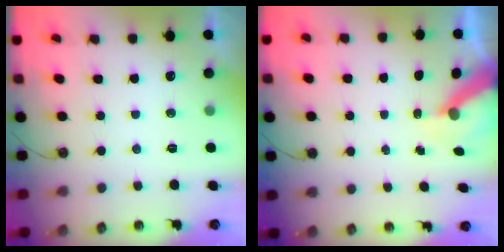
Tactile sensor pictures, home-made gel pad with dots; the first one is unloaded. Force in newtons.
{"total": 7.5, "press": 7.5, "slide": 0.9}